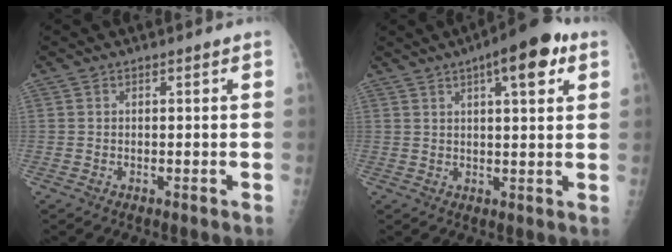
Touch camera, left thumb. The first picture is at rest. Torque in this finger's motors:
{"motor_torque": [0.95, 0.70, 0.56, -0.32, 0.10]}